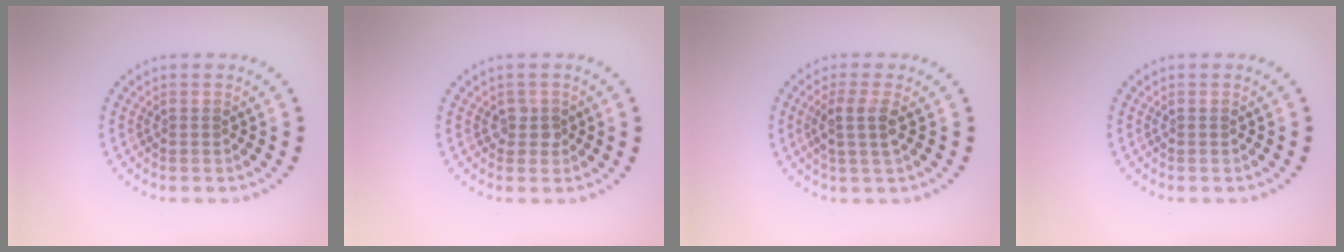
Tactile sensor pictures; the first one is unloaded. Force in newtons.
{"total": 1.2, "press": 1.0, "slide": 0.6}
{"total": 2.3, "press": 1.9, "slide": 1.3}
{"total": 0.0}